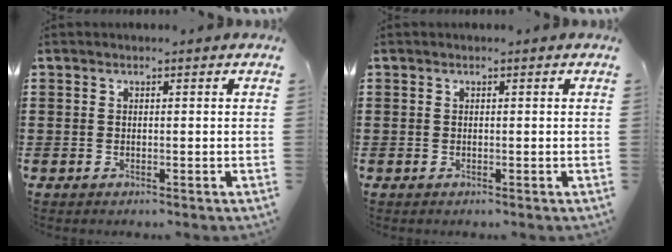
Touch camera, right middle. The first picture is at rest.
{"total": 0.0}